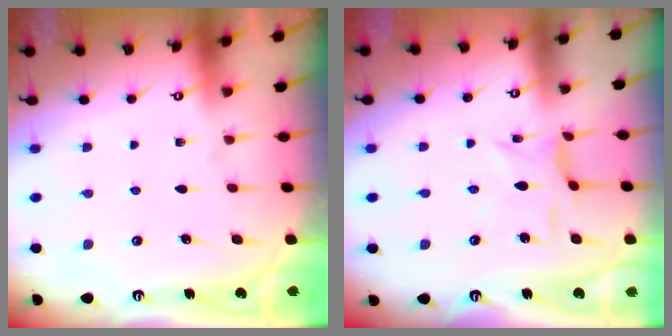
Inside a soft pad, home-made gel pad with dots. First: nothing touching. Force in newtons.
{"total": 2.9, "press": 2.9, "slide": 0.2}